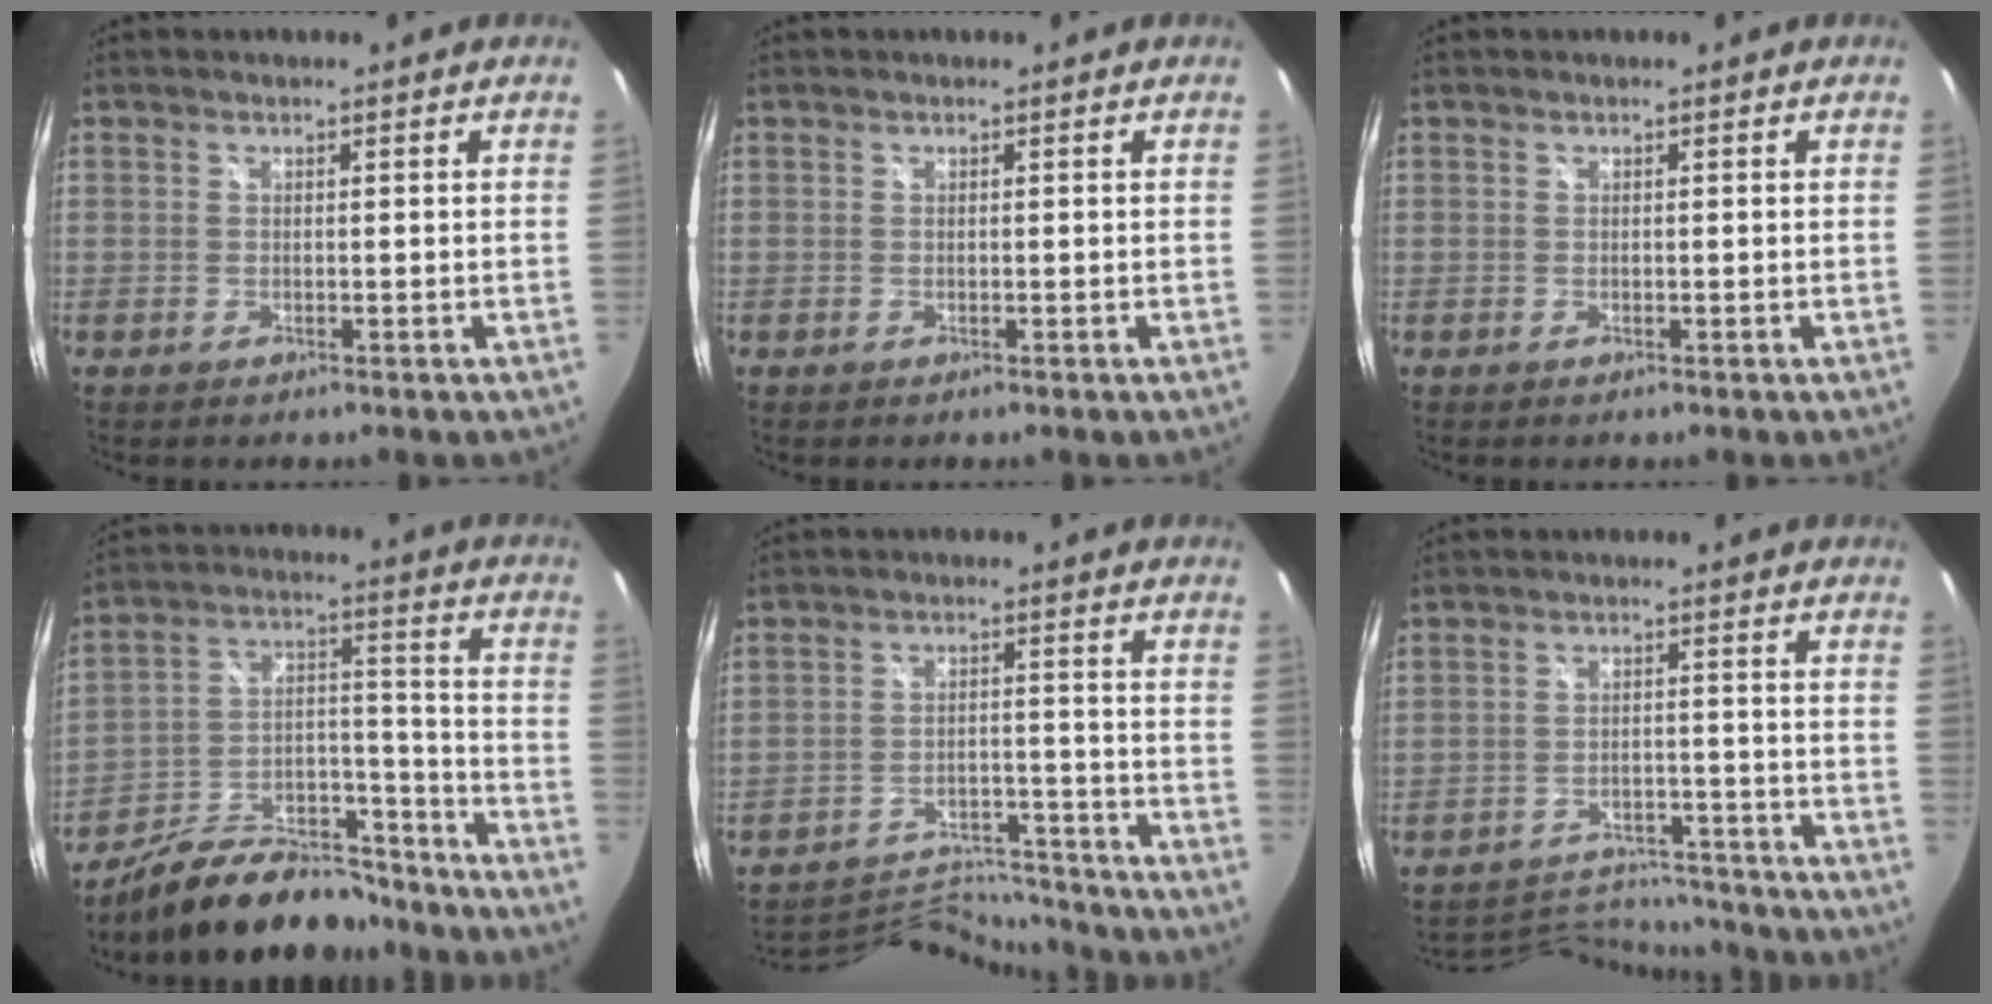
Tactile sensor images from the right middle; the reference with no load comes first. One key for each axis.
{"total": 0.0}
{"total": 0.0}
{"total": 16.9, "fx": -13.8, "fy": 6.6, "fz": 7.4, "tx": -0.130, "ty": 0.039, "tz": -0.209}
{"total": 13.1, "fx": -13.0, "fy": 0.4, "fz": 1.7, "tx": -0.047, "ty": 0.009, "tz": -0.200}
{"total": 13.4, "fx": -12.9, "fy": 2.2, "fz": 2.7, "tx": -0.064, "ty": 0.017, "tz": -0.182}